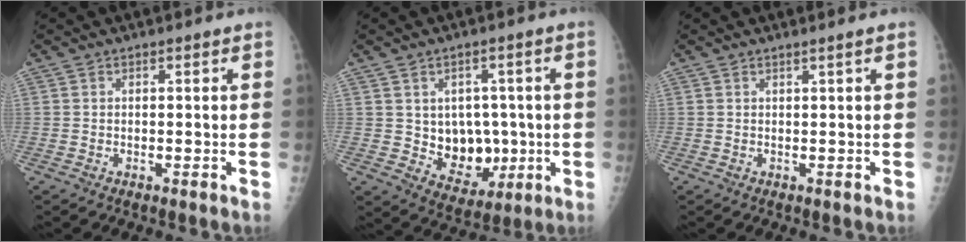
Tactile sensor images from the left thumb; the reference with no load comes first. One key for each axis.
{"total": 10.0, "fx": -0.2, "fy": 7.9, "fz": 6.1, "tx": -0.039, "ty": -0.006, "tz": 0.018}
{"total": 1.0, "fx": 0.5, "fy": -0.5, "fz": 0.8, "tx": -0.023, "ty": -0.007, "tz": 0.015}